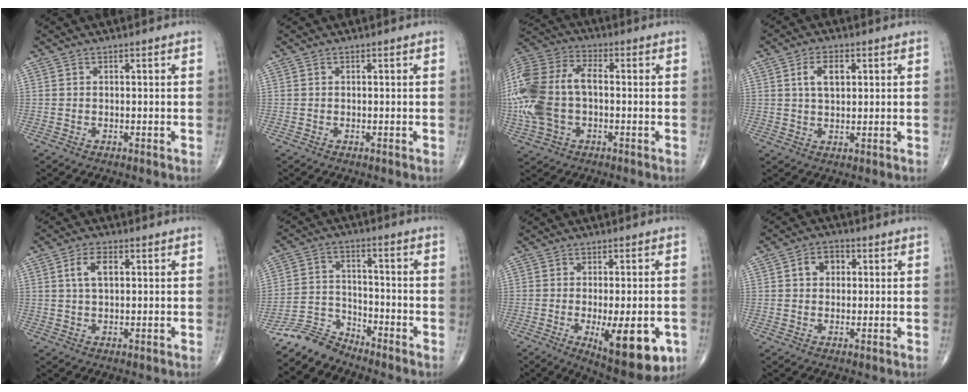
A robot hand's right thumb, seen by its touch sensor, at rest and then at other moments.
{"total": 0.0}
{"total": 19.8, "force": [-1.2, 12.4, 15.4], "torque": [-0.374, 0.024, -0.022]}
{"total": 5.0, "force": [1.5, 2.8, 3.8], "torque": [-0.059, -0.002, 0.026]}
{"total": 4.5, "force": [1.2, 2.4, 3.7], "torque": [-0.068, 0.004, 0.020]}
{"total": 6.2, "force": [-6.0, 1.4, -0.3], "torque": [0.020, 0.049, -0.123]}
{"total": 14.8, "force": [-4.7, 5.4, 13.0], "torque": [-0.154, -0.009, -0.050]}
{"total": 4.5, "force": [1.0, 3.5, 2.7], "torque": [-0.026, 0.010, 0.011]}